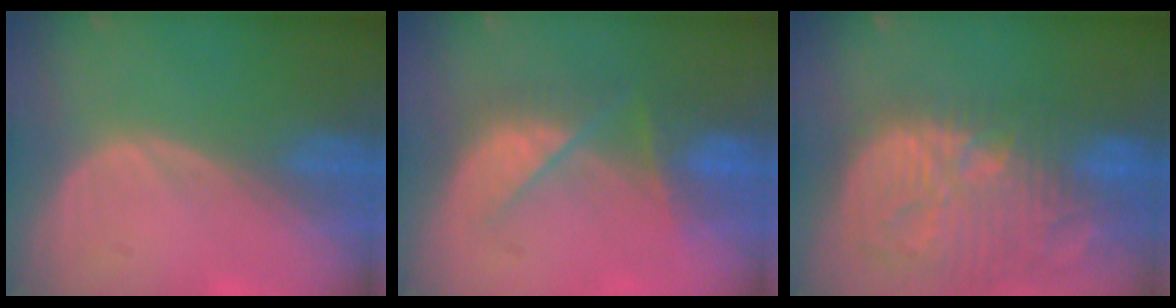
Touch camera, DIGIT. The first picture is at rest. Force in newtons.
{"total": 7.5, "press": 7.3, "slide": 2.0}
{"total": 14.8, "press": 12.8, "slide": 7.3}